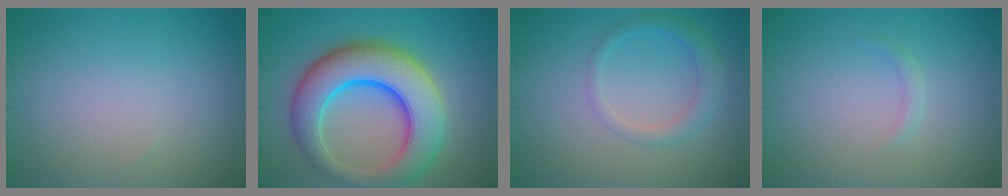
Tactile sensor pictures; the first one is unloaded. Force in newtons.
{"total": 10.7, "press": 10.7, "slide": 0.1}
{"total": 2.3, "press": 2.3, "slide": 0.1}
{"total": 0.8, "press": 0.8, "slide": 0.0}